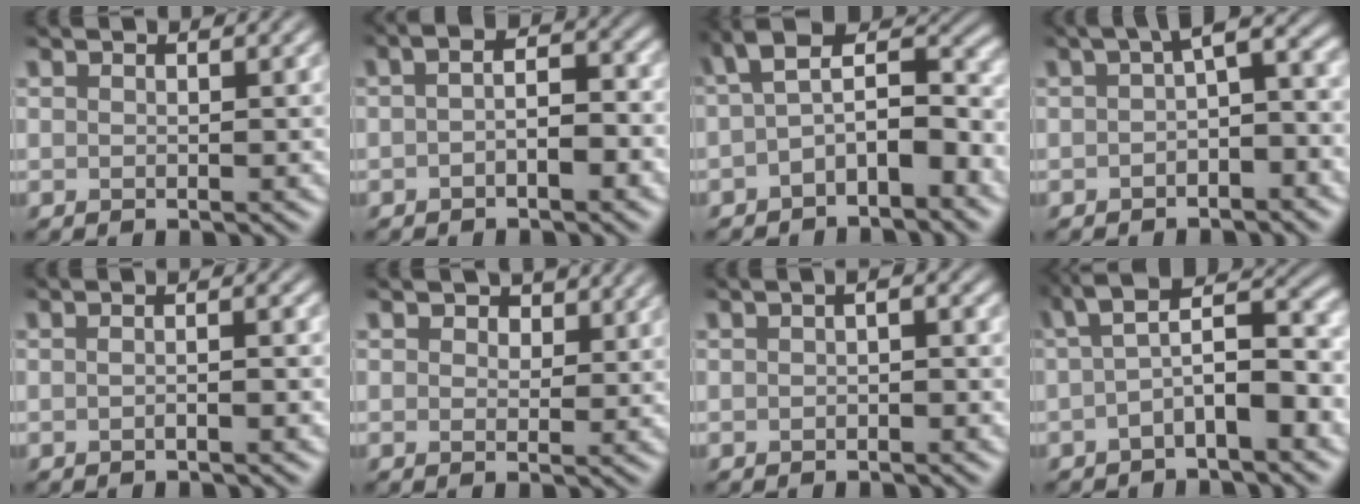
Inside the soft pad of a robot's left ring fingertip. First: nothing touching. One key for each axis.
{"total": 3.0, "fx": -0.8, "fy": 1.3, "fz": 2.6, "tx": -0.042, "ty": 0.006, "tz": -0.016}
{"total": 6.1, "fx": -1.2, "fy": 2.9, "fz": 5.3, "tx": -0.074, "ty": 0.022, "tz": -0.034}
{"total": 4.2, "fx": -0.3, "fy": 1.8, "fz": 3.8, "tx": -0.044, "ty": 0.016, "tz": -0.015}
{"total": 1.8, "fx": -0.4, "fy": 0.5, "fz": 1.7, "tx": -0.020, "ty": 0.000, "tz": -0.014}
{"total": 1.8, "fx": 1.0, "fy": 1.2, "fz": 0.9, "tx": -0.012, "ty": -0.003, "tz": 0.013}
{"total": 1.2, "fx": -0.4, "fy": 0.4, "fz": 1.0, "tx": -0.017, "ty": 0.003, "tz": -0.006}
{"total": 6.3, "fx": -0.6, "fy": 2.3, "fz": 5.8, "tx": -0.084, "ty": 0.024, "tz": -0.021}